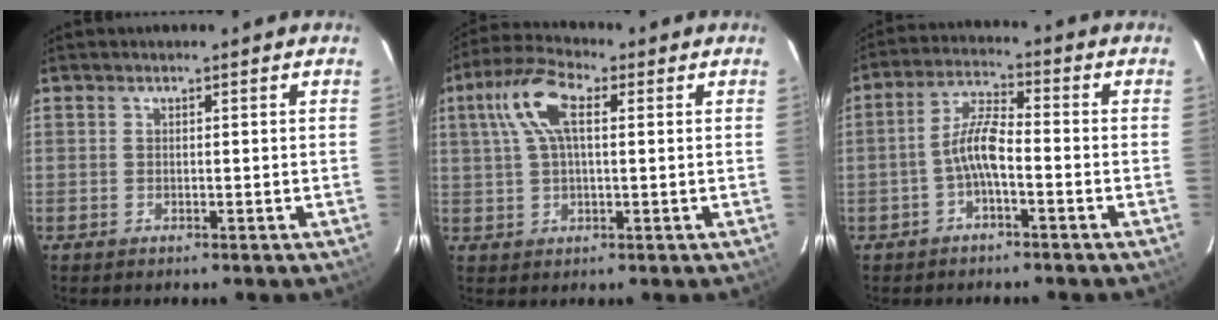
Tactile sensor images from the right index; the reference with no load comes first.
{"total": 9.2, "force": [2.7, 3.9, 7.9], "torque": [-0.165, 0.026, 0.048]}
{"total": 5.7, "force": [-2.2, 1.4, 5.1], "torque": [-0.109, 0.016, -0.043]}